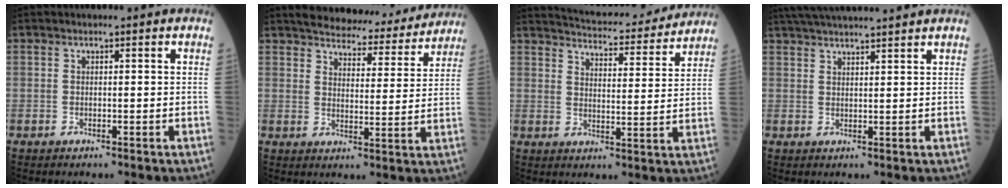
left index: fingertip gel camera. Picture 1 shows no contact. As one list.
[{"total": 16.9, "force": [15.8, 3.8, 4.7], "torque": [-0.044, -0.006, 0.192]}, {"total": 18.4, "force": [17.3, 2.5, 5.6], "torque": [-0.081, -0.009, 0.224]}, {"total": 11.7, "force": [10.7, 0.0, 4.8], "torque": [-0.087, 0.031, 0.160]}]